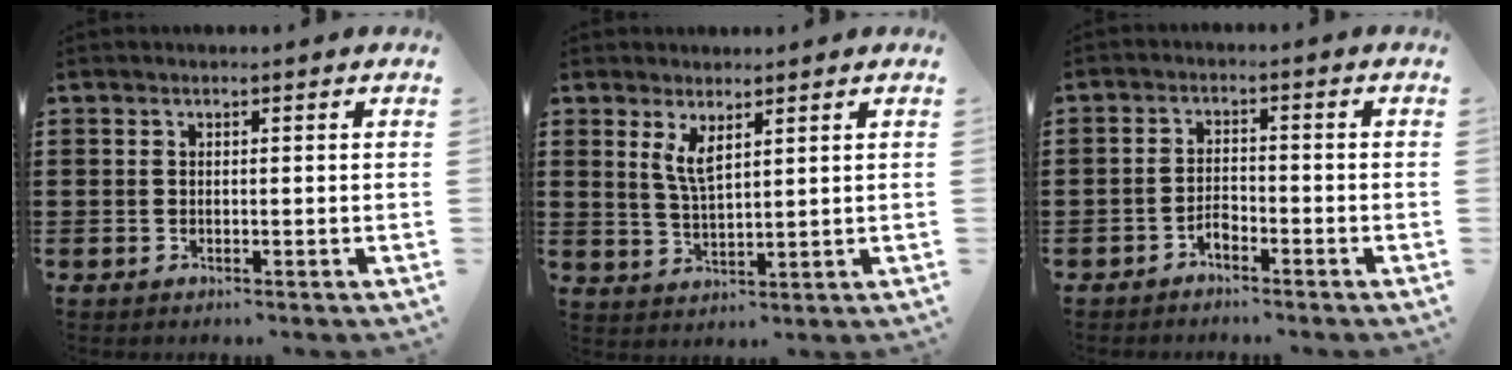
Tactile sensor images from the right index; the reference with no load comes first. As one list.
[{"total": 3.8, "force": [2.1, 1.2, 2.9], "torque": [-0.063, 0.002, 0.038]}, {"total": 2.3, "force": [-1.9, 0.9, 0.8], "torque": [-0.023, 0.006, -0.041]}]